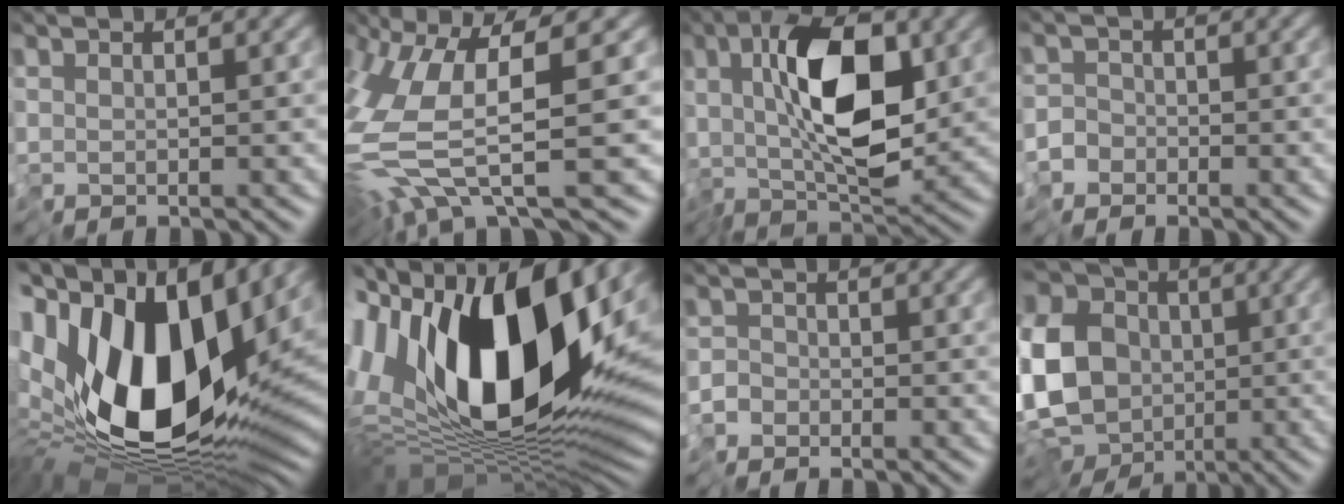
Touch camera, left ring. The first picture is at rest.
{"total": 8.1, "force": [-1.0, 1.4, 7.9], "torque": [-0.184, -0.009, -0.023]}
{"total": 9.1, "force": [1.4, 4.1, 8.0], "torque": [-0.146, 0.005, 0.021]}
{"total": 4.7, "force": [-3.4, 3.2, 0.1], "torque": [0.023, -0.007, -0.074]}
{"total": 16.6, "force": [2.9, 9.3, 13.5], "torque": [-0.258, -0.007, 0.047]}
{"total": 17.0, "force": [3.8, 8.6, 14.2], "torque": [-0.254, 0.002, 0.047]}
{"total": 3.8, "force": [-2.9, 2.6, 0.1], "torque": [0.032, -0.002, -0.059]}
{"total": 15.8, "force": [-2.2, 12.9, 8.8], "torque": [-0.190, -0.021, -0.055]}